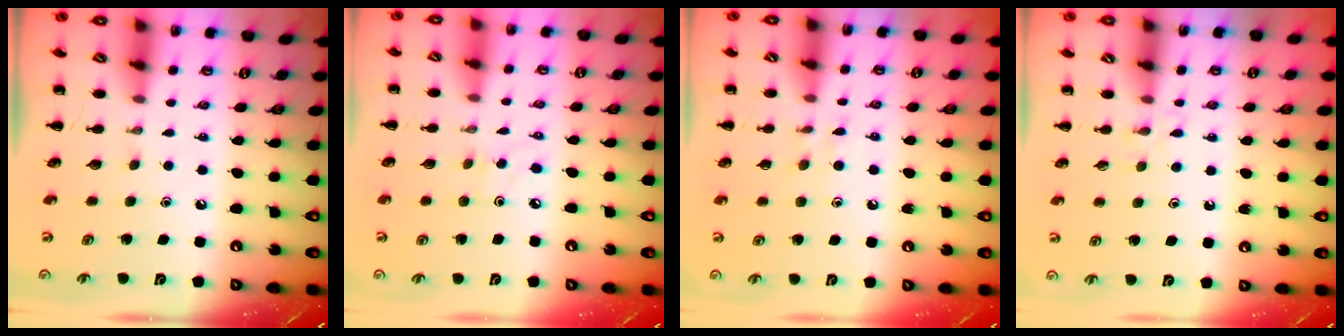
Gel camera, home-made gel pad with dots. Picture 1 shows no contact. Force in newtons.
{"total": 3.5, "press": 3.3, "slide": 1.0}
{"total": 4.7, "press": 4.3, "slide": 1.8}
{"total": 2.2, "press": 2.0, "slide": 1.0}